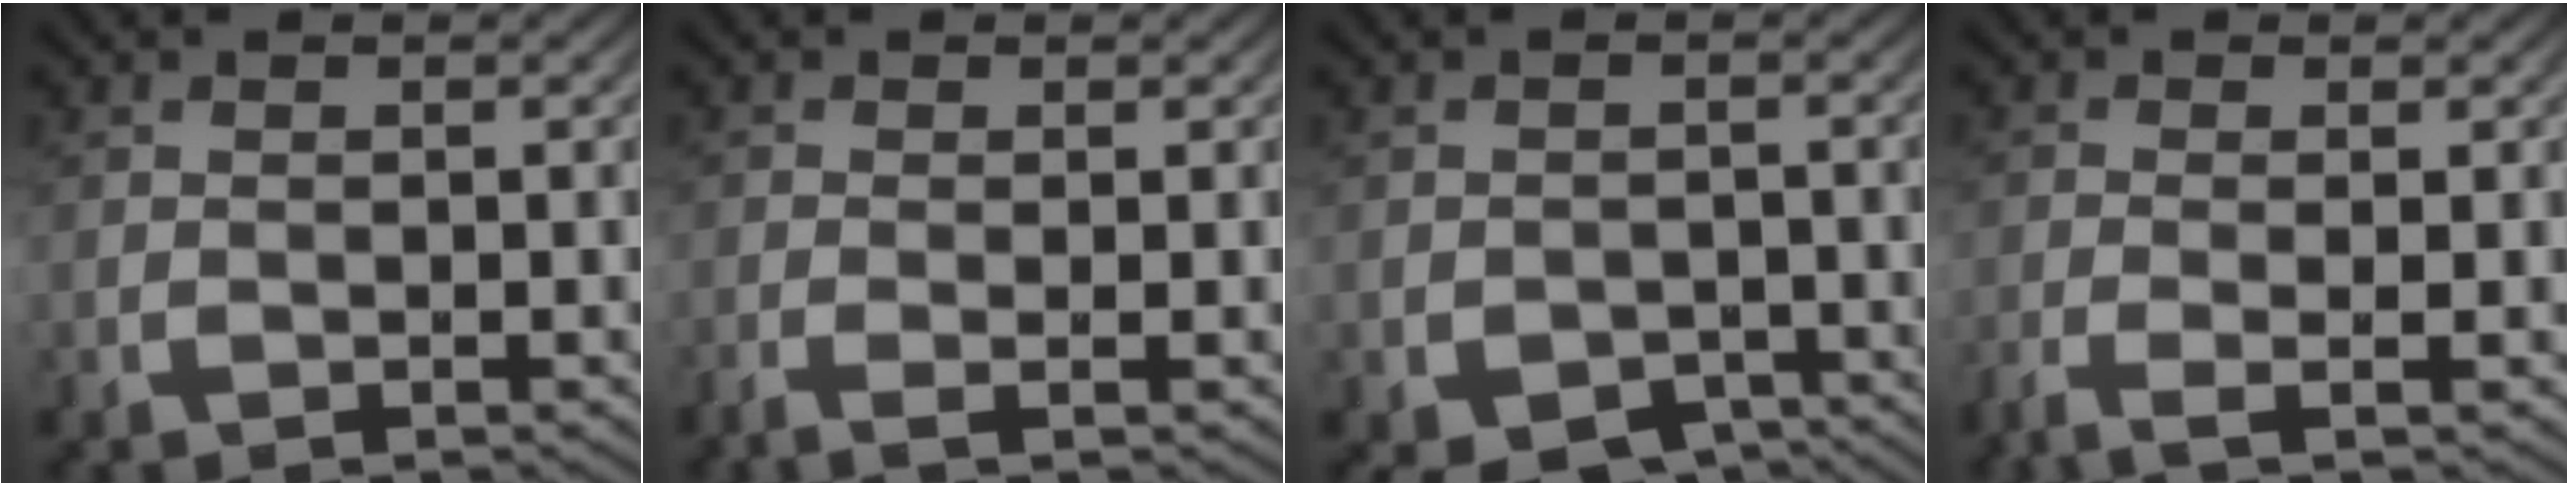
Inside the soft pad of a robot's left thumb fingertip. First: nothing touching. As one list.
[{"total": 1.5, "force": [-0.8, 0.2, 1.3], "torque": [-0.027, 0.002, -0.026]}, {"total": 3.7, "force": [-2.7, 2.1, 1.4], "torque": [-0.022, -0.004, -0.041]}, {"total": 2.3, "force": [-1.4, 0.4, 1.8], "torque": [-0.039, -0.002, -0.041]}]